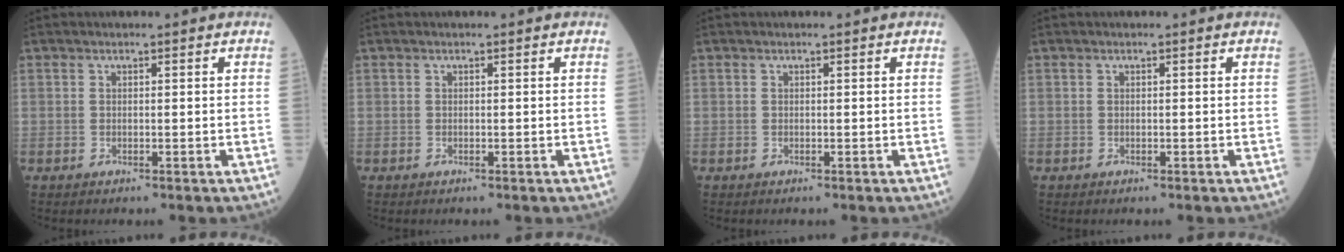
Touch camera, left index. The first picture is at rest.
{"total": 0.0}
{"total": 0.0}
{"total": 0.0}